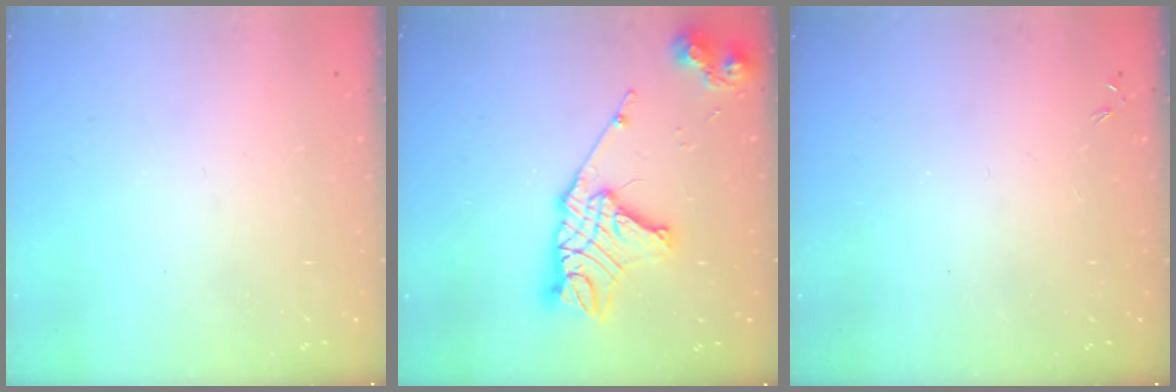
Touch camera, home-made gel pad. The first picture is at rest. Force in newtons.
{"total": 17.9, "press": 17.9, "slide": 1.5}
{"total": 0.0}